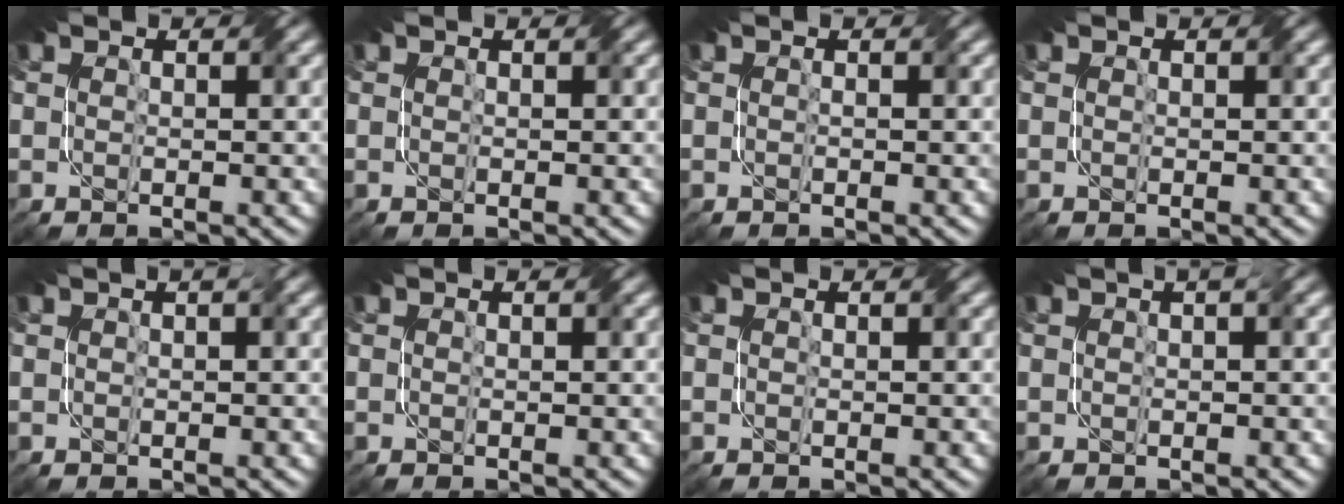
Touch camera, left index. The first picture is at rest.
{"total": 0.0}
{"total": 0.0}
{"total": 0.0}
{"total": 0.5, "force": [0.3, -0.1, 0.4], "torque": [-0.007, 0.002, 0.003]}
{"total": 0.0}
{"total": 0.0}
{"total": 0.9, "force": [0.5, 0.0, 0.7], "torque": [-0.011, 0.004, 0.005]}